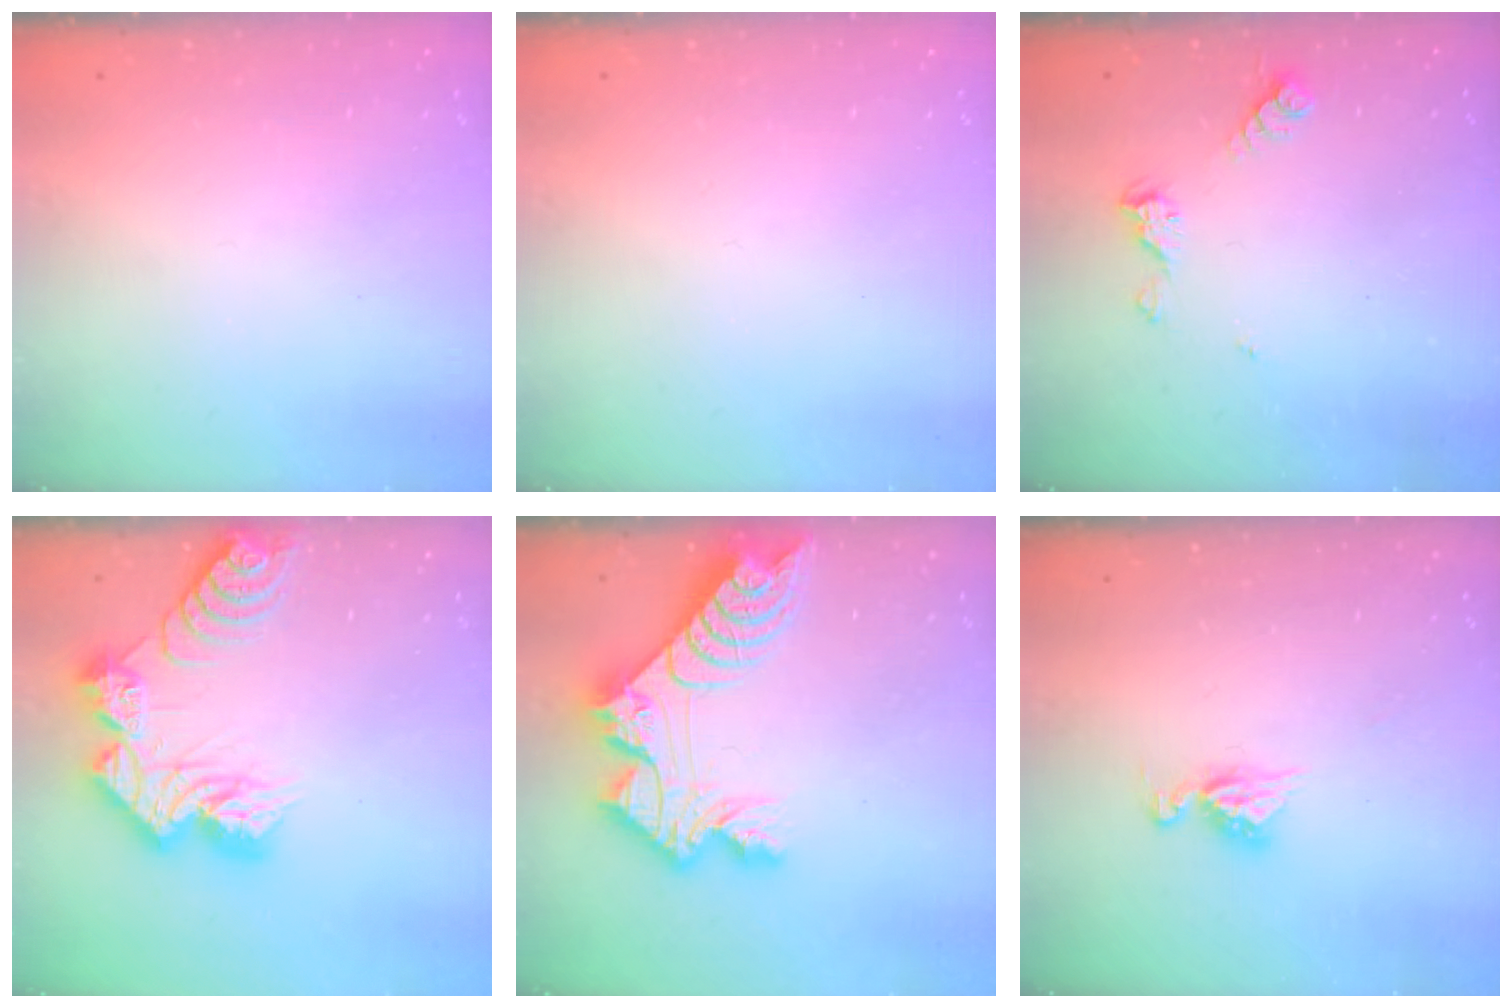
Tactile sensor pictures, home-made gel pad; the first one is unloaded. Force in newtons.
{"total": 0.0}
{"total": 6.3, "press": 6.3, "slide": 0.5}
{"total": 15.9, "press": 15.8, "slide": 1.3}
{"total": 14.9, "press": 14.8, "slide": 1.5}
{"total": 6.9, "press": 6.8, "slide": 0.6}